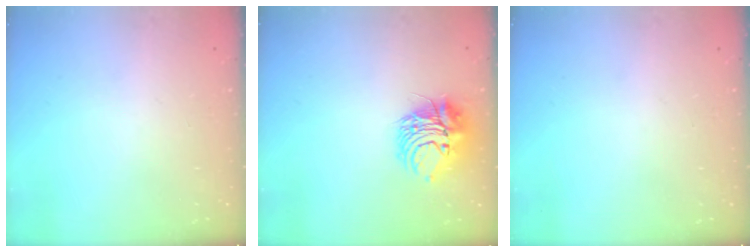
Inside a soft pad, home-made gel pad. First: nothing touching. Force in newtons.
{"total": 9.8, "press": 9.8, "slide": 0.6}
{"total": 0.0}